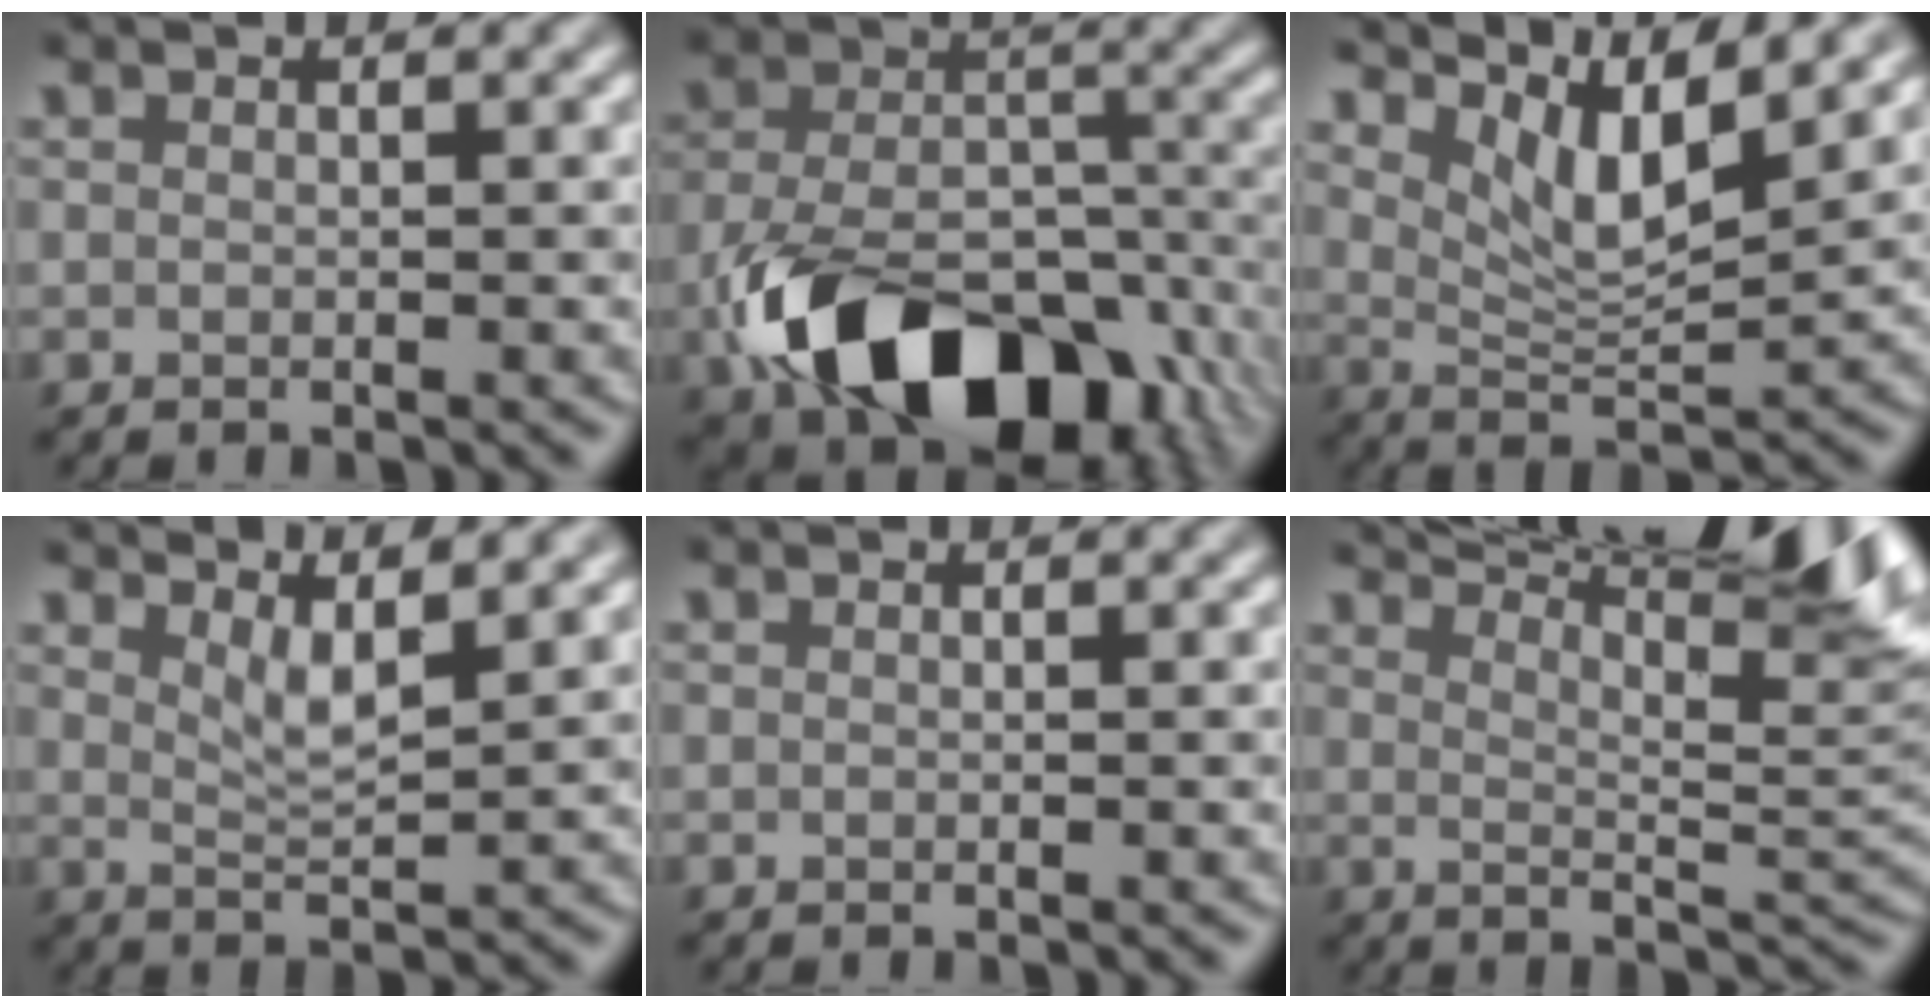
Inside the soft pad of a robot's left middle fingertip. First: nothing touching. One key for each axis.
{"total": 12.4, "fx": -6.4, "fy": 7.2, "fz": 7.9, "tx": -0.152, "ty": -0.021, "tz": -0.106}
{"total": 5.8, "fx": 3.7, "fy": 1.5, "fz": 4.2, "tx": -0.081, "ty": -0.010, "tz": 0.068}
{"total": 3.5, "fx": 2.5, "fy": 0.7, "fz": 2.4, "tx": -0.038, "ty": -0.004, "tz": 0.048}
{"total": 0.0}
{"total": 13.7, "fx": 9.2, "fy": 2.8, "fz": 9.7, "tx": -0.135, "ty": 0.018, "tz": 0.131}